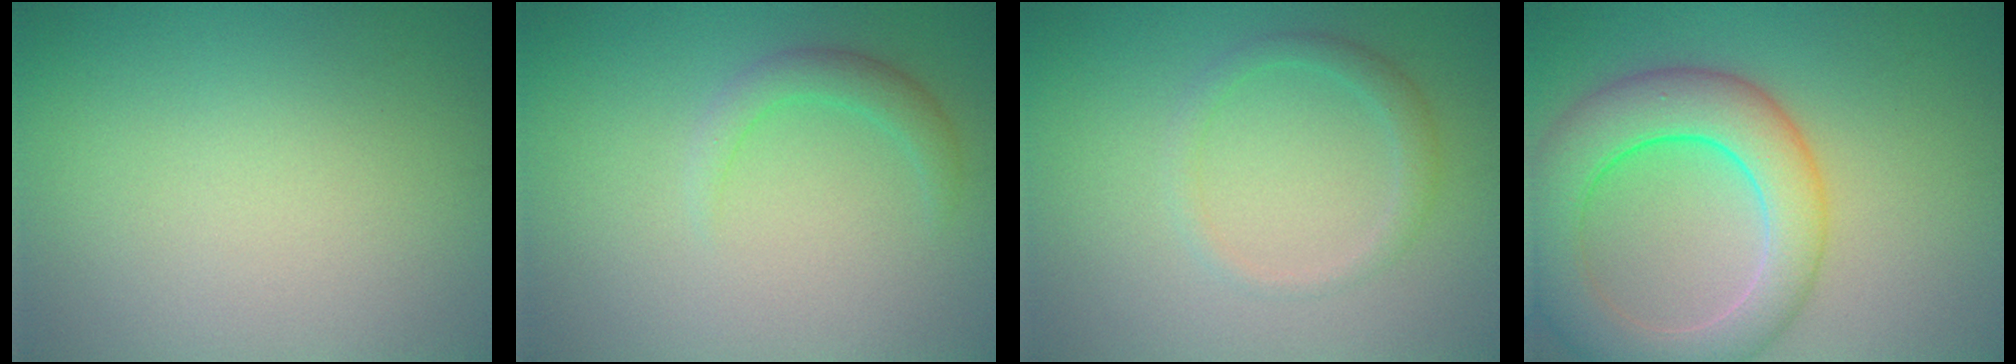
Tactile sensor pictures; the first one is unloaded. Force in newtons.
{"total": 2.0, "press": 2.0, "slide": 0.1}
{"total": 1.9, "press": 1.9, "slide": 0.1}
{"total": 8.0, "press": 8.0, "slide": 0.4}